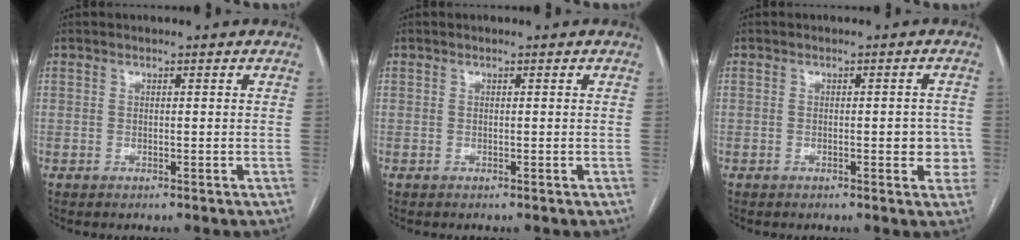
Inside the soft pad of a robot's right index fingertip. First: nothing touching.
{"total": 0.0}
{"total": 4.0, "force": [-0.7, 1.6, 3.6], "torque": [-0.033, 0.006, -0.009]}